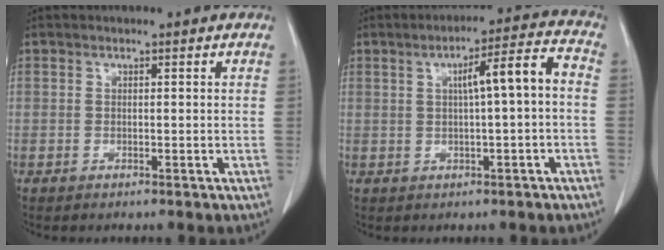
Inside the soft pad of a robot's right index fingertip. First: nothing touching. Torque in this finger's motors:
{"motor_torque": [0.68, -0.10, 0.20, 0.10]}